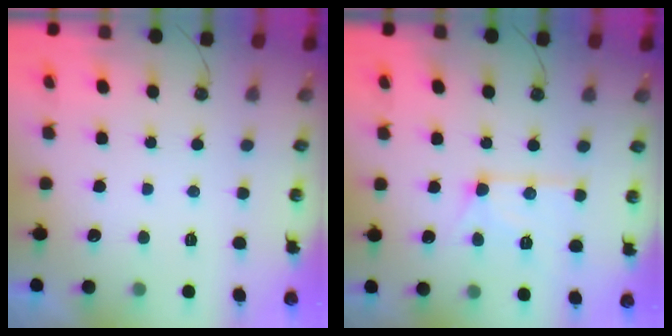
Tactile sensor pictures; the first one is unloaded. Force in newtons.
{"total": 12.2, "press": 12.2, "slide": 0.3}